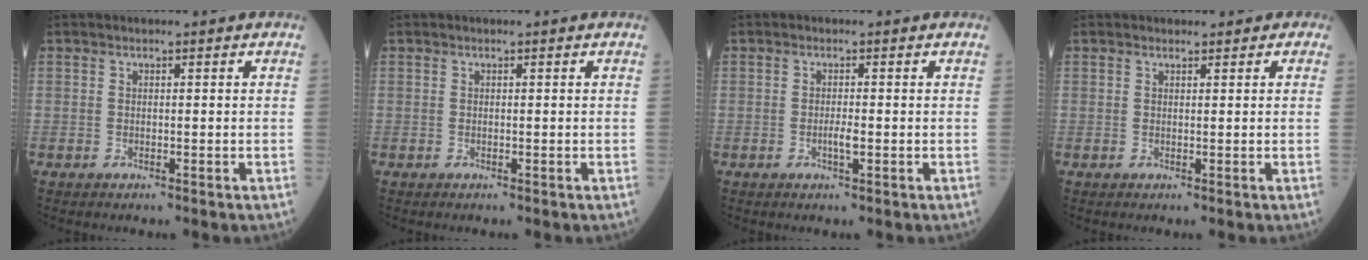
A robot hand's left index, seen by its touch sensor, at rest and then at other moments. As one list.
[{"total": 0.0}, {"total": 1.4, "force": [-0.3, 0.1, 1.3], "torque": [-0.028, -0.002, -0.005]}, {"total": 1.1, "force": [0.8, 0.7, 0.2], "torque": [0.003, 0.001, 0.005]}]